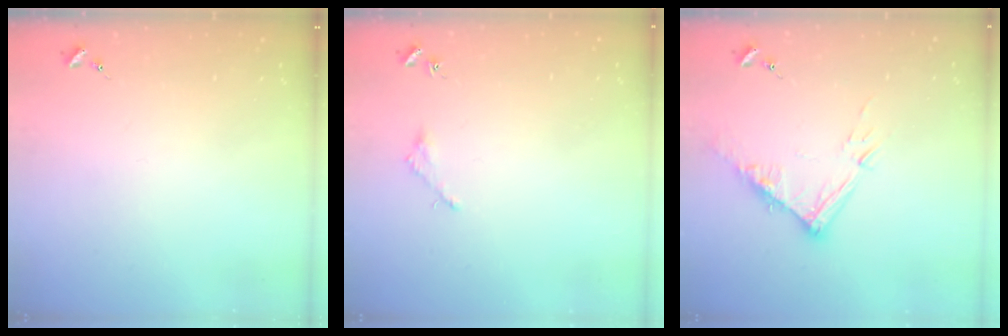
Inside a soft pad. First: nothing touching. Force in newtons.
{"total": 1.6, "press": 1.6, "slide": 0.2}
{"total": 12.1, "press": 12.1, "slide": 1.2}